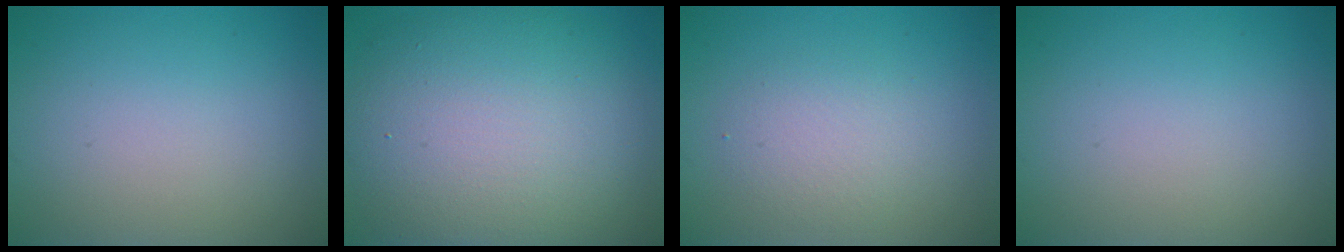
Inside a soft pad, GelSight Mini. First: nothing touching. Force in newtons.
{"total": 12.2, "press": 12.2, "slide": 0.8}
{"total": 2.5, "press": 2.5, "slide": 0.3}
{"total": 0.0}